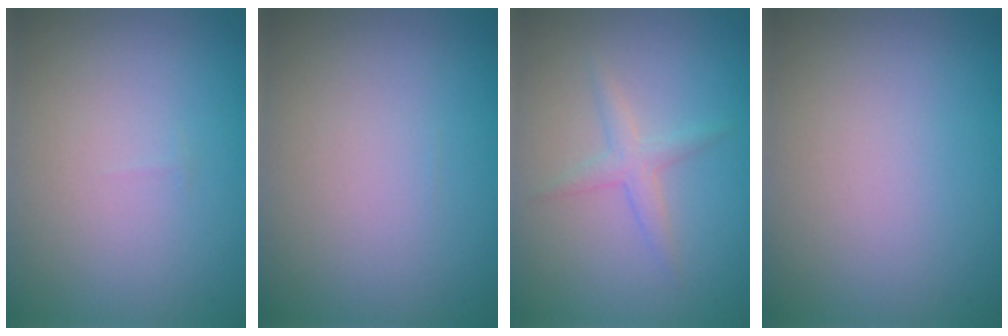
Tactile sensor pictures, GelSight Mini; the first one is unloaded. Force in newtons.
{"total": 0.0}
{"total": 1.7, "press": 1.6, "slide": 0.1}
{"total": 0.0}